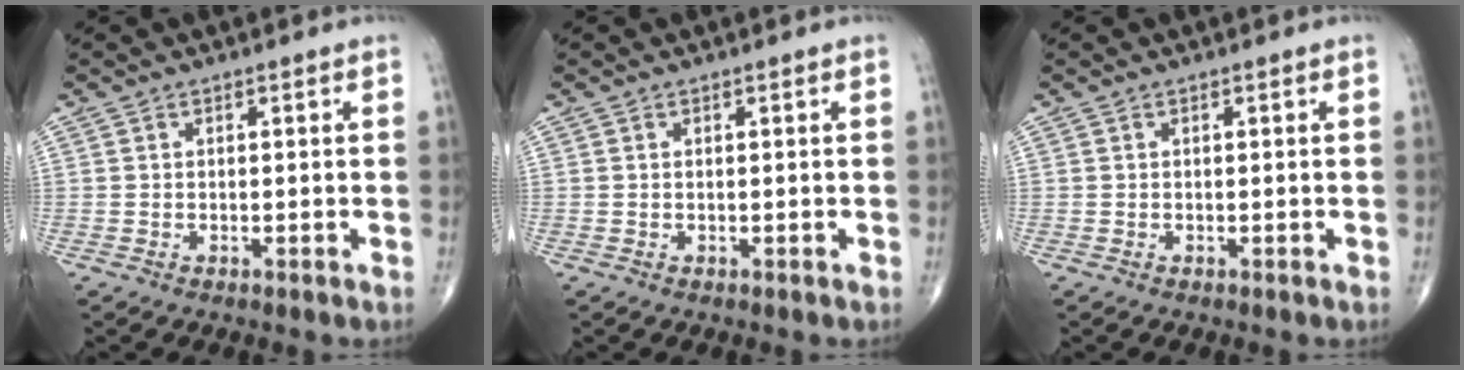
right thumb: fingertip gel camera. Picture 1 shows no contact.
{"total": 0.0}
{"total": 0.0}